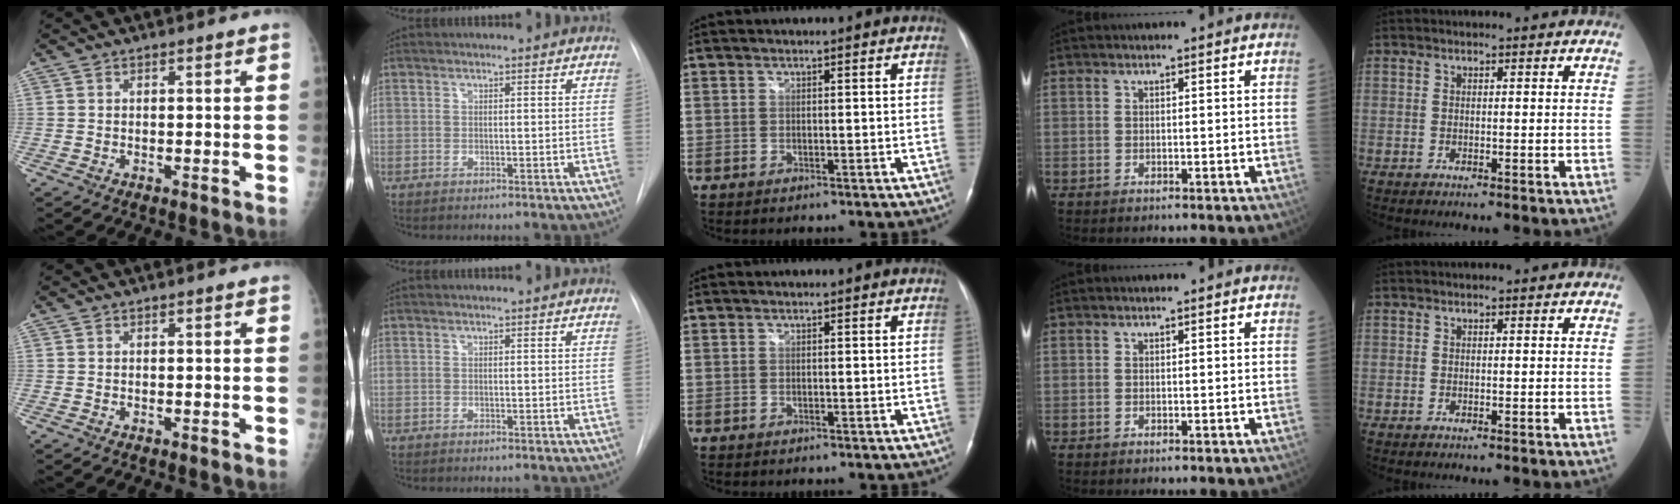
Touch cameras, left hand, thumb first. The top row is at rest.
{}